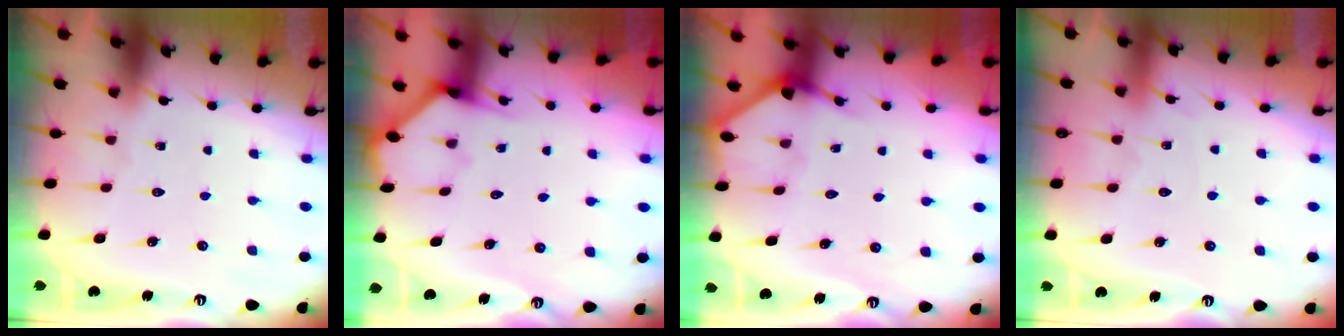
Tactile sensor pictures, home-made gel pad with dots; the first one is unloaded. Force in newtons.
{"total": 2.0, "press": 2.0, "slide": 0.2}
{"total": 2.7, "press": 2.7, "slide": 0.1}
{"total": 3.9, "press": 3.9, "slide": 0.4}